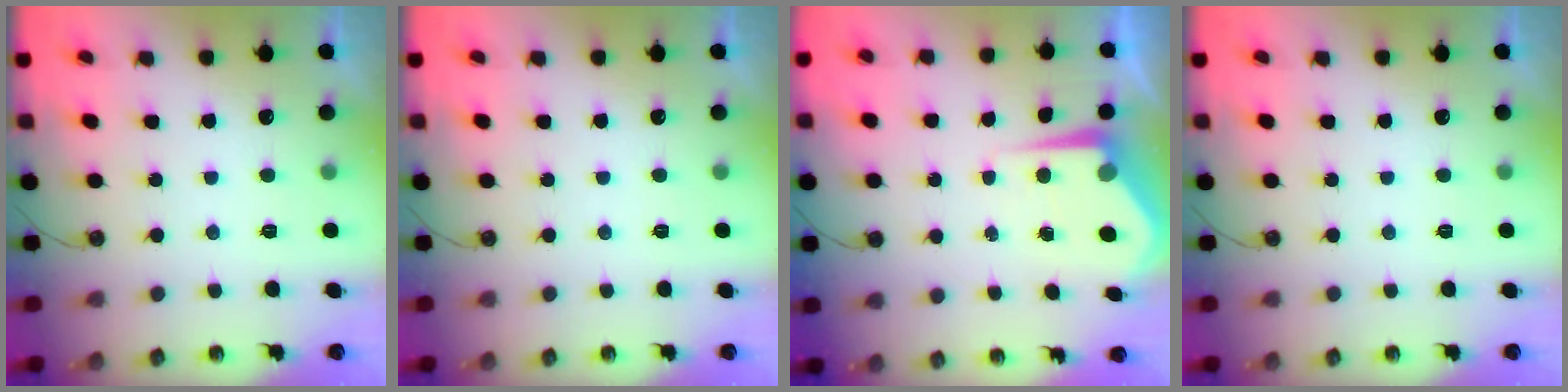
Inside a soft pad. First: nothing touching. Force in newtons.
{"total": 0.0}
{"total": 6.5, "press": 6.5, "slide": 0.5}
{"total": 0.0}